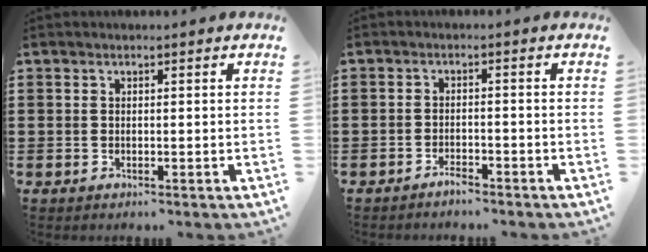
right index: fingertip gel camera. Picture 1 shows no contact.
{"total": 1.9, "force": [-1.8, 0.3, 0.6], "torque": [-0.015, 0.000, -0.035]}